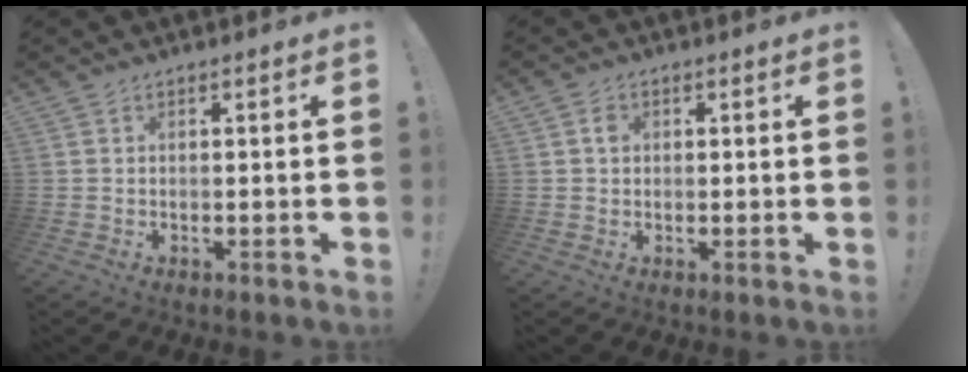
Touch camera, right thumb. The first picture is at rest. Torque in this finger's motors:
{"motor_torque": [0.08, -0.04, 0.02, -0.21, 0.13]}